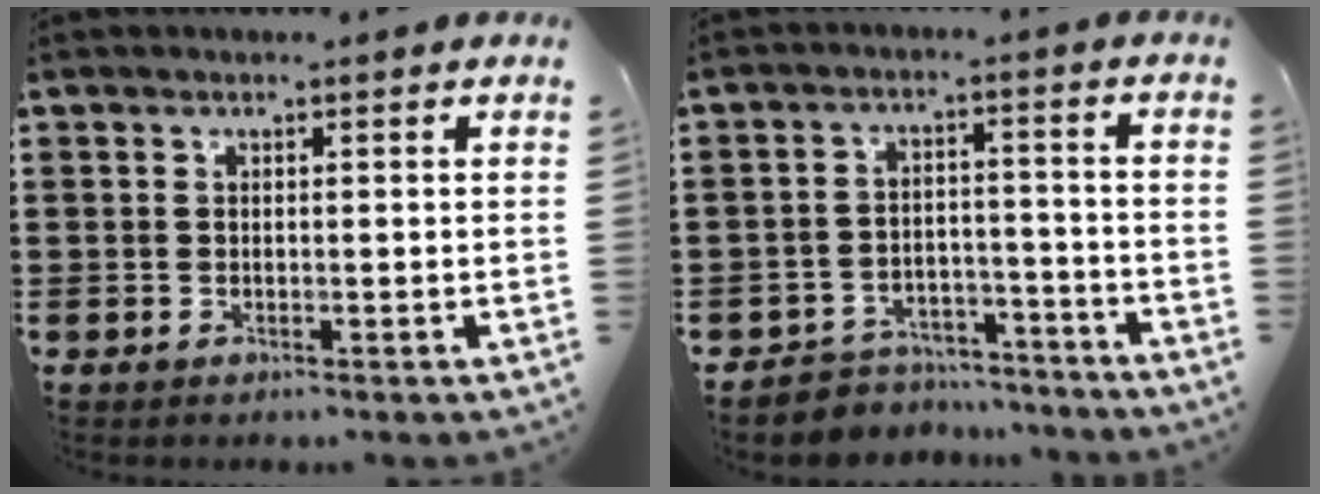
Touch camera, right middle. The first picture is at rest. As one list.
[{"total": 4.5, "force": [-4.4, 1.1, 0.0], "torque": [-0.005, 0.011, -0.093]}]